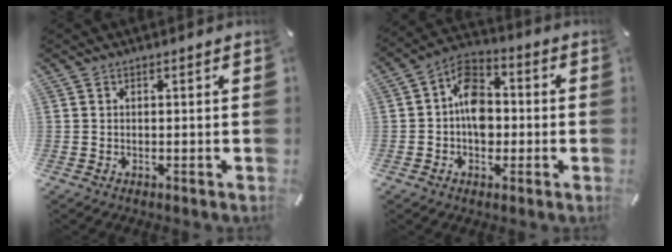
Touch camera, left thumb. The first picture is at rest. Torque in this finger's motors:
{"motor_torque": [0.05, 0.66, 0.93, -0.01, 0.07]}